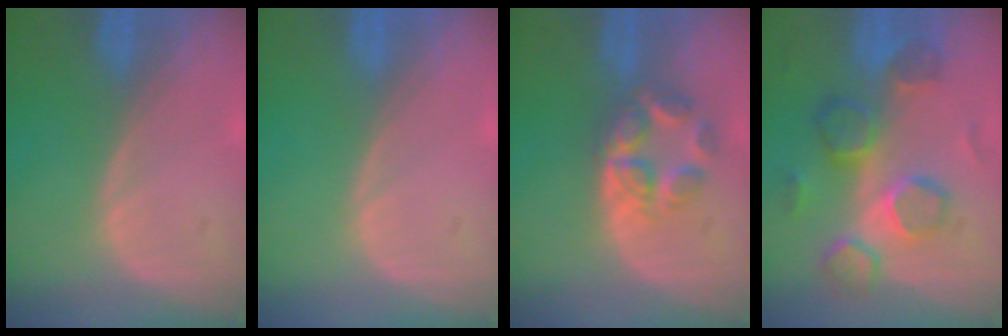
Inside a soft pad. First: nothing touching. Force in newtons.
{"total": 0.0}
{"total": 5.5, "press": 5.2, "slide": 1.7}
{"total": 8.6, "press": 8.3, "slide": 2.2}